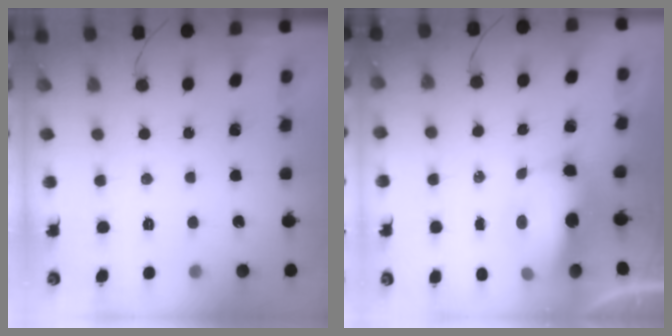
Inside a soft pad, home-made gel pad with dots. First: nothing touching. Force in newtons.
{"total": 10.5, "press": 10.2, "slide": 2.3}